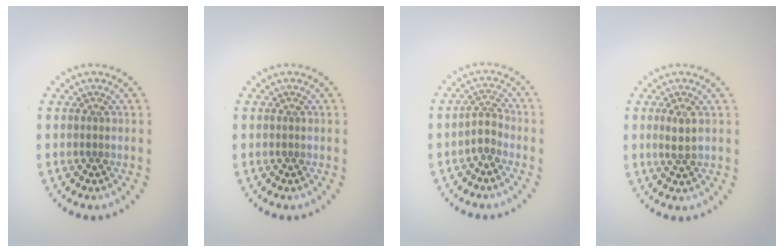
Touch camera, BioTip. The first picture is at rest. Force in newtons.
{"total": 0.0}
{"total": 1.6, "press": 1.2, "slide": 1.1}
{"total": 1.5, "press": 1.3, "slide": 0.8}